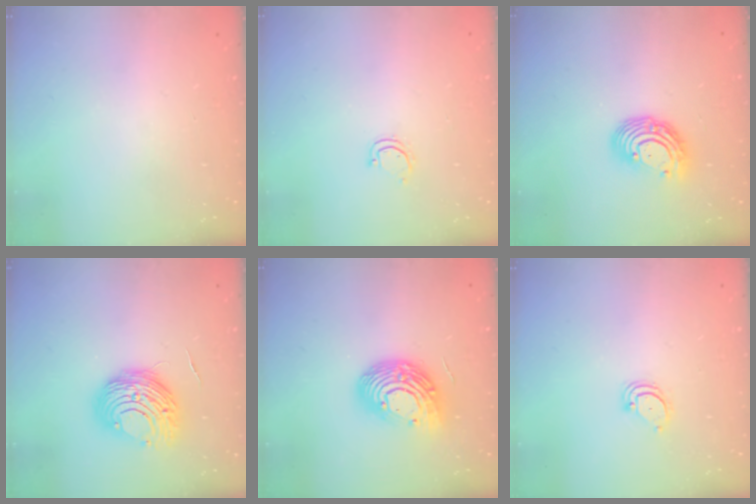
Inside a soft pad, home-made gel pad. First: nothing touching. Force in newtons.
{"total": 3.0, "press": 3.0, "slide": 0.2}
{"total": 9.8, "press": 9.7, "slide": 0.9}
{"total": 11.3, "press": 11.2, "slide": 1.2}
{"total": 14.7, "press": 14.7, "slide": 1.0}
{"total": 3.9, "press": 3.9, "slide": 0.2}